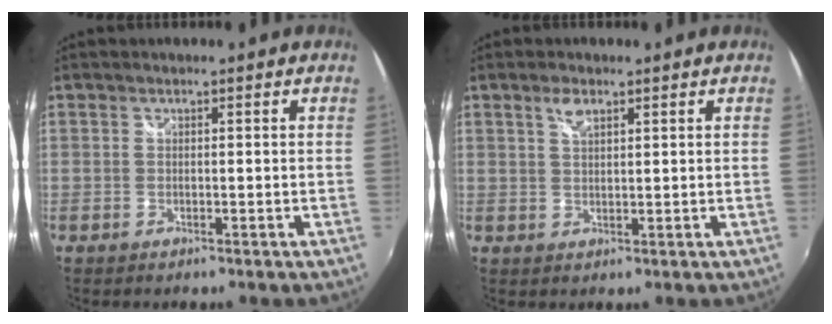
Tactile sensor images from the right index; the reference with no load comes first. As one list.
[{"total": 2.8, "force": [1.6, 1.2, 1.9], "torque": [-0.034, 0.004, 0.029]}]